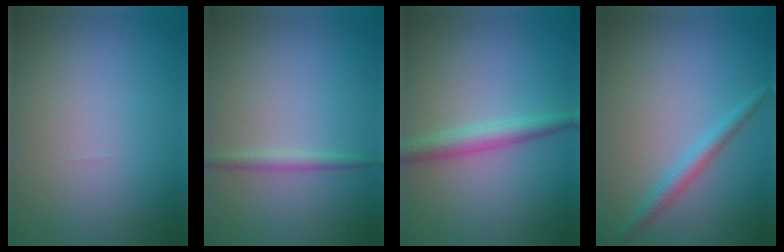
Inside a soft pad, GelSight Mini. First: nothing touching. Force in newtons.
{"total": 1.2, "press": 1.2, "slide": 0.0}
{"total": 2.7, "press": 2.7, "slide": 0.0}
{"total": 2.0, "press": 2.0, "slide": 0.1}